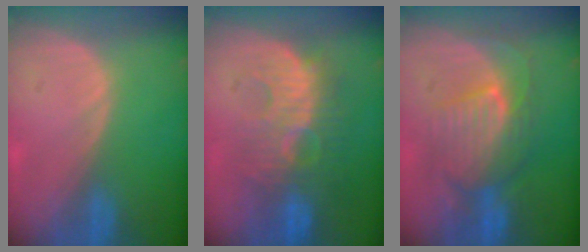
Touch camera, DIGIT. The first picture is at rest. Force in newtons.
{"total": 9.7, "press": 9.4, "slide": 2.5}
{"total": 8.9, "press": 8.6, "slide": 2.1}